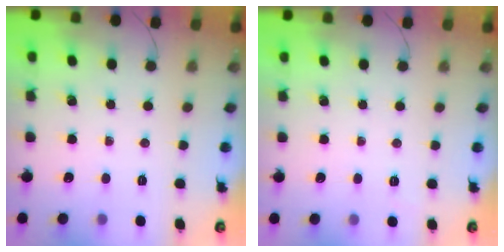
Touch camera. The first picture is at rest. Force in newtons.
{"total": 2.0, "press": 1.6, "slide": 1.2}